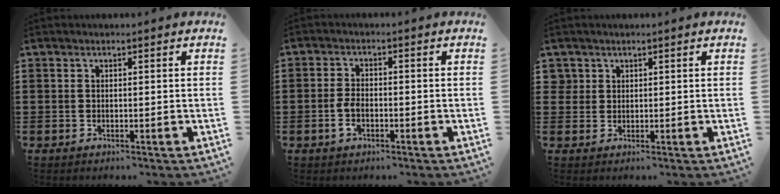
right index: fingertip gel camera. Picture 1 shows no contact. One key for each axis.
{"total": 3.0, "fx": -1.0, "fy": 1.6, "fz": 2.4, "tx": -0.060, "ty": -0.004, "tz": -0.021}
{"total": 1.6, "fx": 0.8, "fy": 1.4, "fz": 0.1, "tx": -0.007, "ty": 0.005, "tz": 0.017}